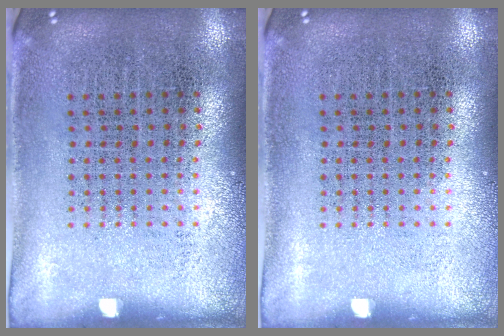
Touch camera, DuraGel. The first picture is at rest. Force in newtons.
{"total": 0.0}